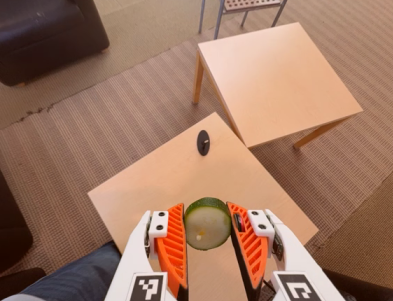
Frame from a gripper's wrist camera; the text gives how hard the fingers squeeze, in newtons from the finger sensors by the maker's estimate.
{"total": 13.0, "left": 13.6, "right": 12.3}